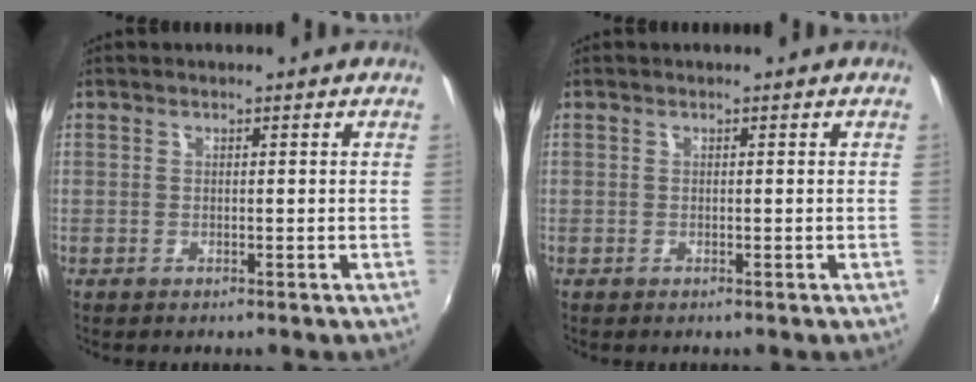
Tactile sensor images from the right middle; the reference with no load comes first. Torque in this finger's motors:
{"motor_torque": [-0.32, -0.07, -0.06, -0.01]}